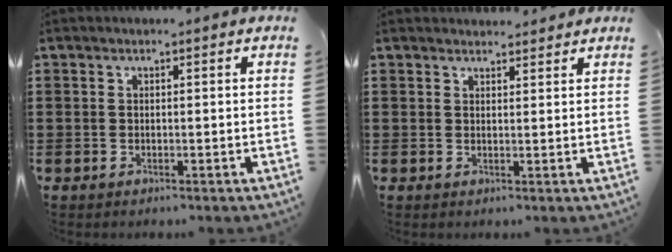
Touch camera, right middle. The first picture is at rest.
{"total": 1.8, "force": [1.8, 0.3, 0.0], "torque": [0.003, 0.001, 0.032]}